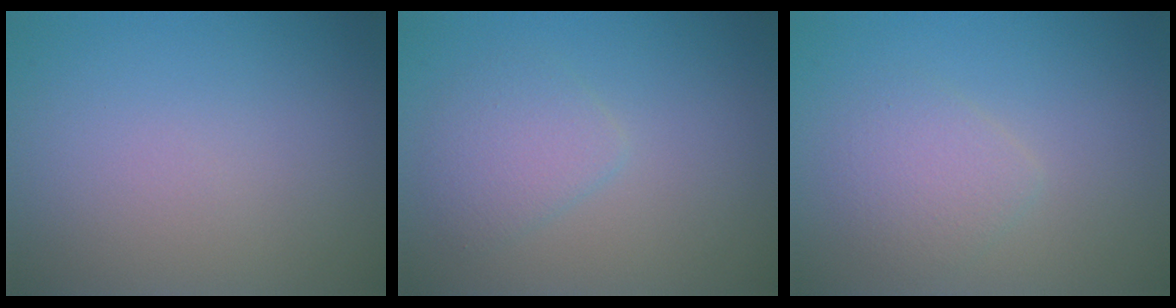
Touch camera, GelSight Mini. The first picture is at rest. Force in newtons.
{"total": 2.3, "press": 2.3, "slide": 0.0}
{"total": 2.3, "press": 2.3, "slide": 0.1}